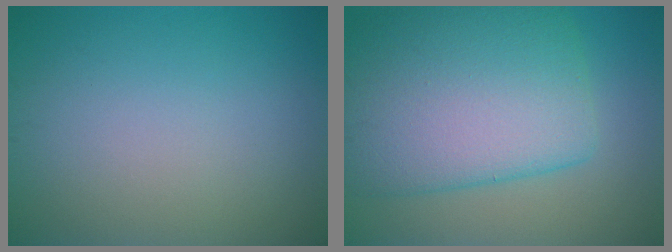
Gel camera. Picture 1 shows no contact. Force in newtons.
{"total": 11.2, "press": 11.2, "slide": 0.4}